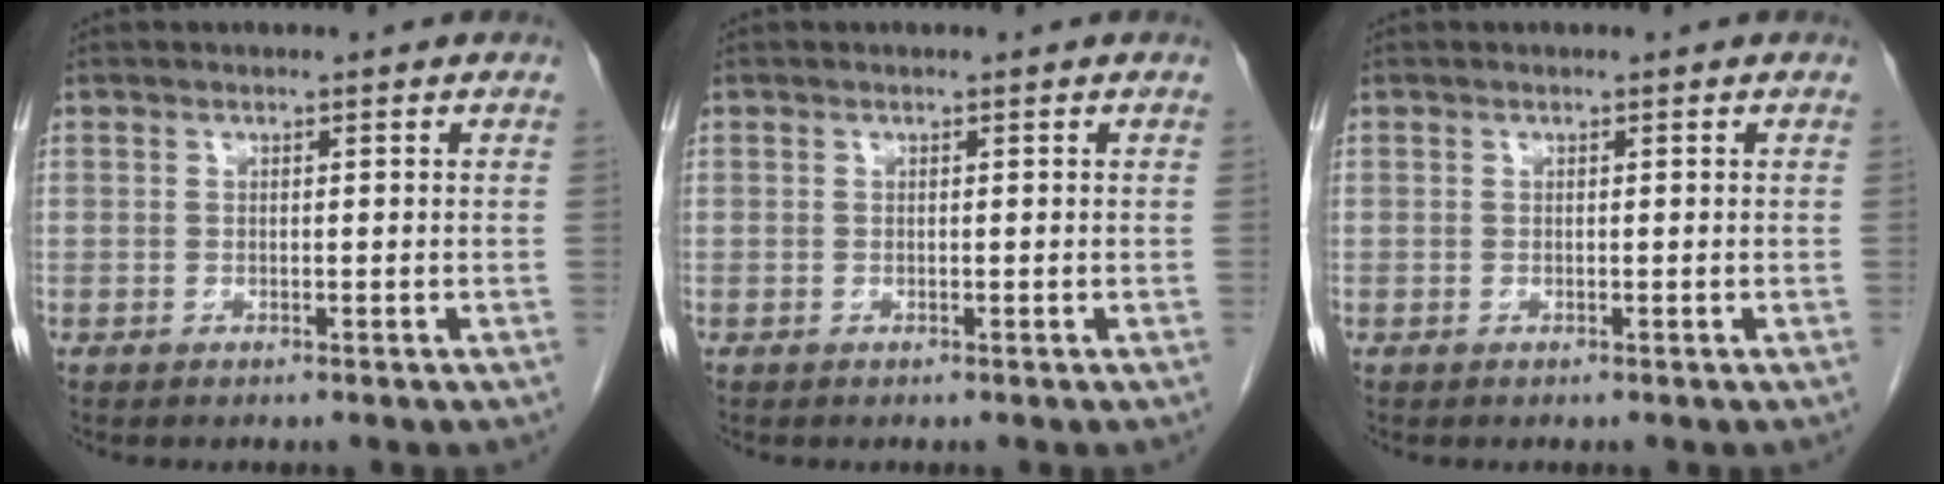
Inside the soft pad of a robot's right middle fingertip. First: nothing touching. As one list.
[{"total": 0.0}, {"total": 0.0}]